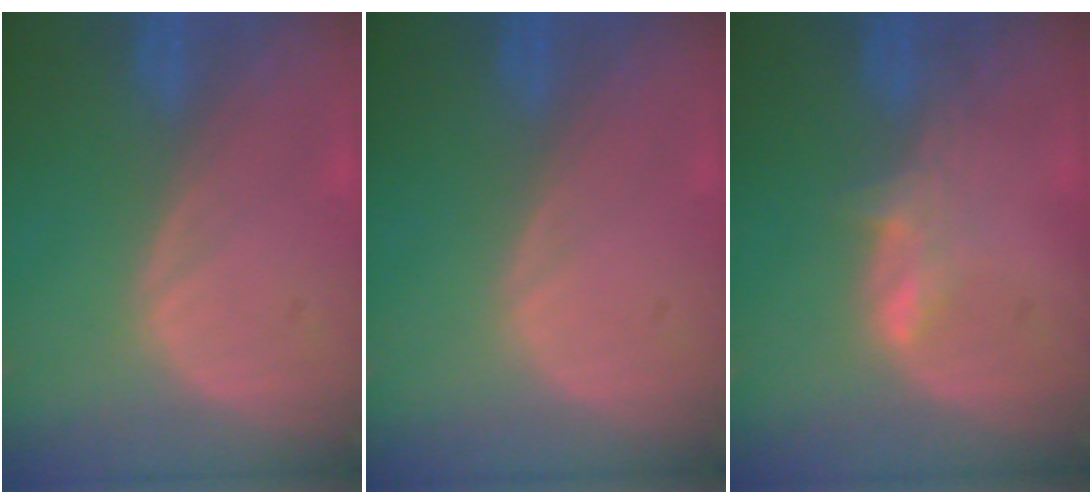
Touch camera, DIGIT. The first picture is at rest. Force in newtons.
{"total": 0.0}
{"total": 2.3, "press": 2.3, "slide": 0.4}